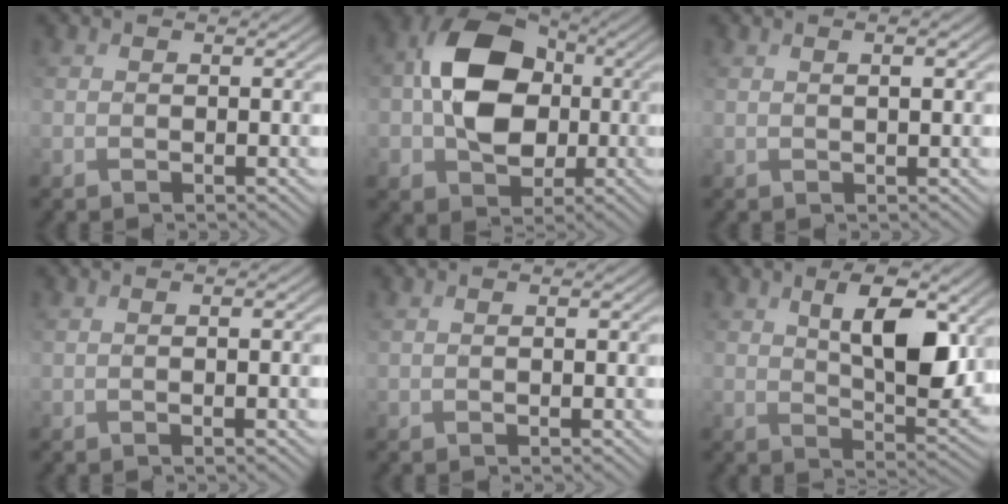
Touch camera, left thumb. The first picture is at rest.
{"total": 12.1, "force": [0.2, 9.1, 8.0], "torque": [-0.163, 0.012, -0.004]}
{"total": 1.8, "force": [0.7, 0.3, 1.6], "torque": [-0.027, 0.003, 0.013]}
{"total": 2.5, "force": [-0.1, 0.5, 2.5], "torque": [-0.045, 0.000, -0.001]}
{"total": 1.3, "force": [0.2, 0.2, 1.3], "torque": [-0.024, 0.002, 0.005]}
{"total": 9.2, "force": [3.1, 4.1, 7.6], "torque": [-0.135, -0.007, 0.058]}